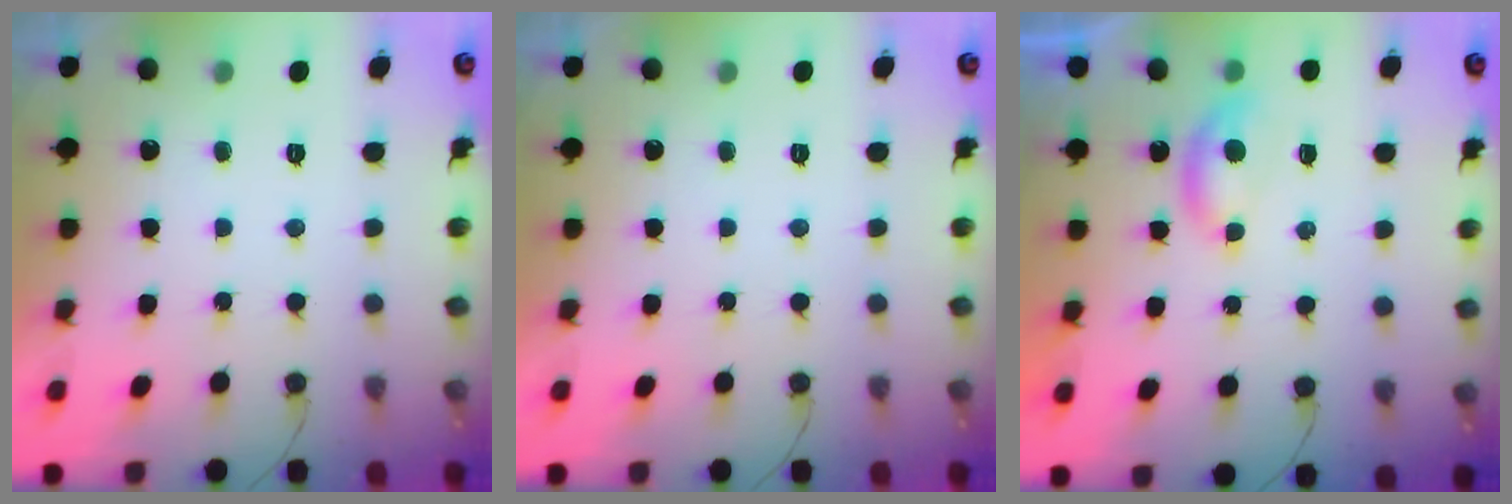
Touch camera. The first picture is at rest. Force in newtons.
{"total": 0.0}
{"total": 4.0, "press": 4.0, "slide": 0.5}